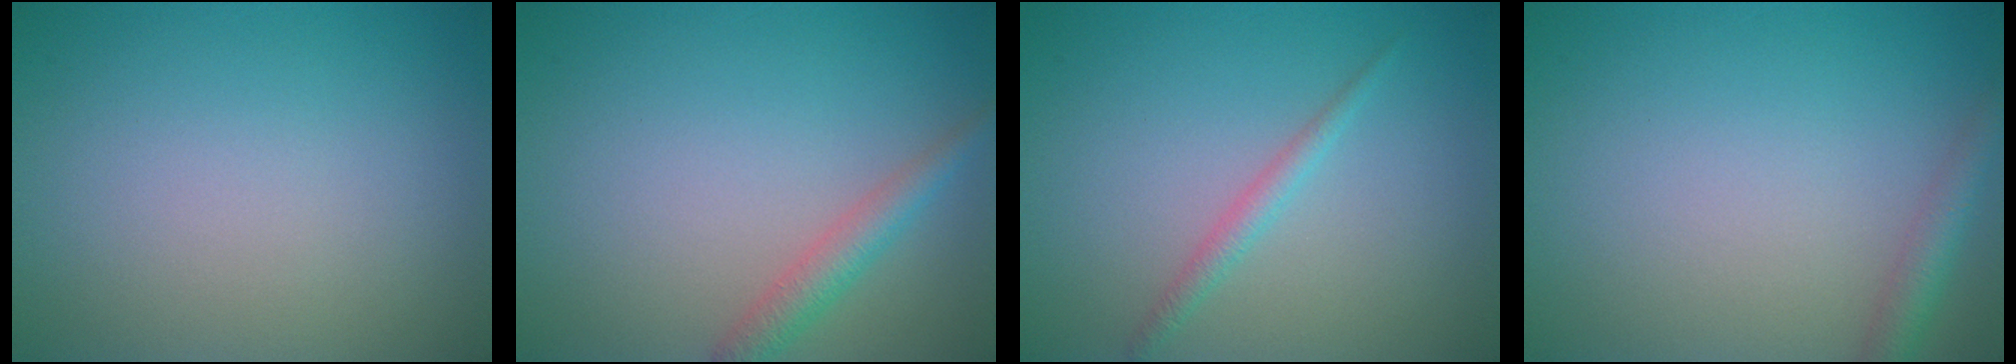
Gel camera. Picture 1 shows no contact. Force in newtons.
{"total": 2.3, "press": 2.3, "slide": 0.1}
{"total": 1.3, "press": 1.3, "slide": 0.0}
{"total": 2.3, "press": 2.3, "slide": 0.1}